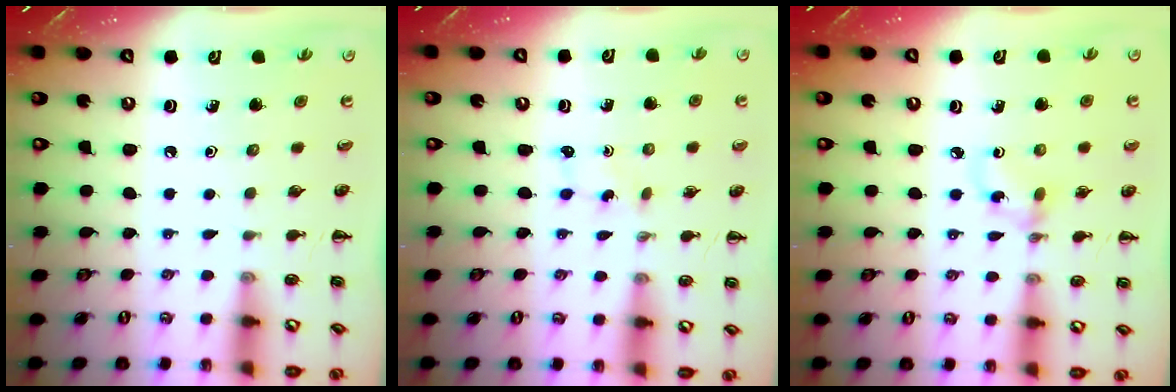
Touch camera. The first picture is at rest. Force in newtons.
{"total": 1.7, "press": 1.5, "slide": 0.6}
{"total": 2.9, "press": 2.8, "slide": 0.9}